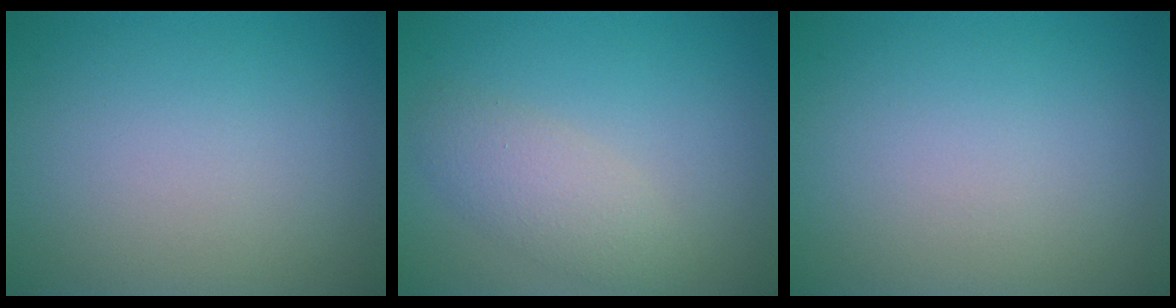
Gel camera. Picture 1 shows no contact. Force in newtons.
{"total": 2.9, "press": 2.9, "slide": 0.3}
{"total": 0.0}